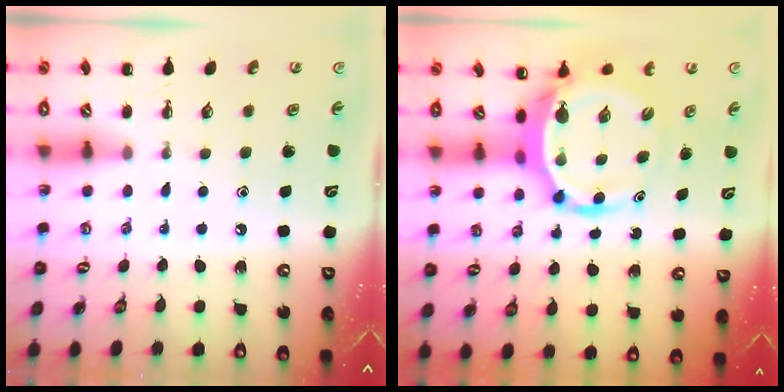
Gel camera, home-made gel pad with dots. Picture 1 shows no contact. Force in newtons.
{"total": 7.0, "press": 6.7, "slide": 2.1}